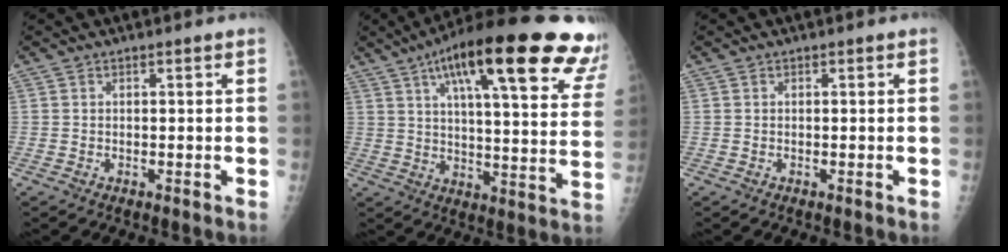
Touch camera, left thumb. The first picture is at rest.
{"total": 30.1, "force": [17.5, 7.2, 23.4], "torque": [-0.295, -0.020, 0.240]}
{"total": 0.0}